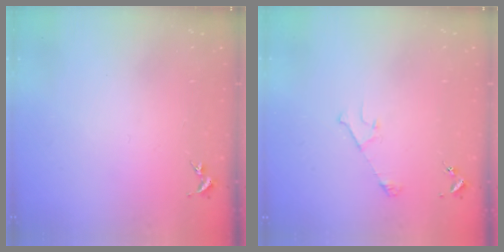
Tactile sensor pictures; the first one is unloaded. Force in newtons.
{"total": 2.9, "press": 2.9, "slide": 0.3}